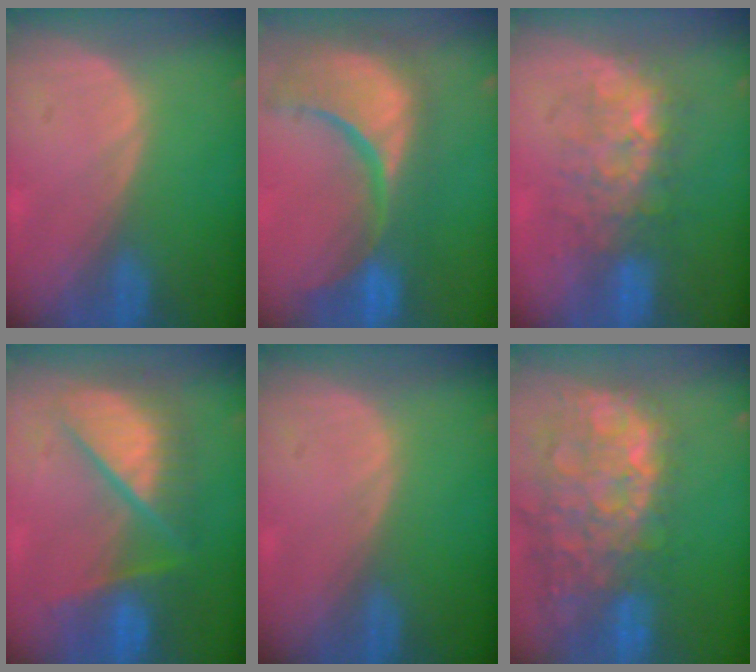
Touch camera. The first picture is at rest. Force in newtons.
{"total": 15.3, "press": 12.1, "slide": 9.5}
{"total": 7.7, "press": 7.5, "slide": 1.5}
{"total": 9.9, "press": 9.9, "slide": 1.0}
{"total": 0.0}
{"total": 15.0, "press": 12.2, "slide": 8.7}